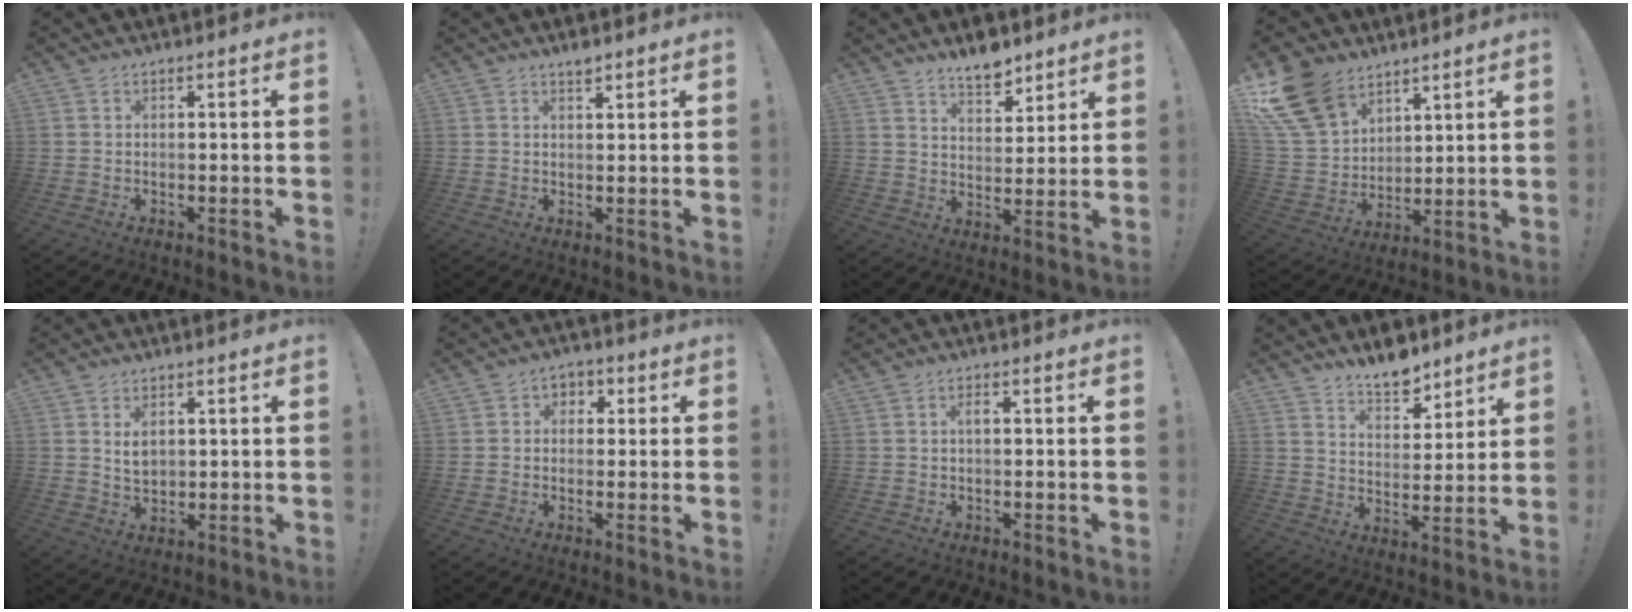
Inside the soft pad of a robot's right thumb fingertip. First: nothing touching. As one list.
[{"total": 2.0, "force": [1.8, 0.5, 0.7], "torque": [0.001, -0.012, 0.029]}, {"total": 8.0, "force": [6.7, 3.3, 2.8], "torque": [-0.020, -0.052, 0.121]}, {"total": 16.5, "force": [10.7, 10.3, 7.2], "torque": [-0.162, -0.064, 0.208]}, {"total": 4.4, "force": [1.7, 2.8, 2.9], "torque": [-0.039, -0.006, 0.029]}, {"total": 3.6, "force": [-0.6, 3.2, 1.3], "torque": [-0.015, 0.009, -0.013]}, {"total": 1.4, "force": [0.0, 0.5, 1.3], "torque": [-0.034, 0.008, -0.001]}, {"total": 9.0, "force": [7.8, 3.6, 2.8], "torque": [-0.034, -0.061, 0.145]}]